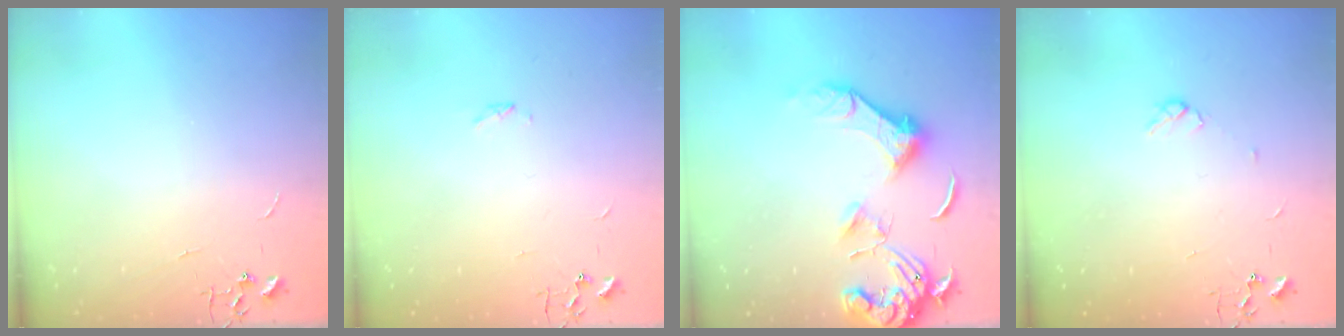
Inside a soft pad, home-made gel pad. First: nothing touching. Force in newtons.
{"total": 1.7, "press": 1.6, "slide": 0.4}
{"total": 14.4, "press": 14.3, "slide": 1.6}
{"total": 2.9, "press": 2.8, "slide": 0.5}